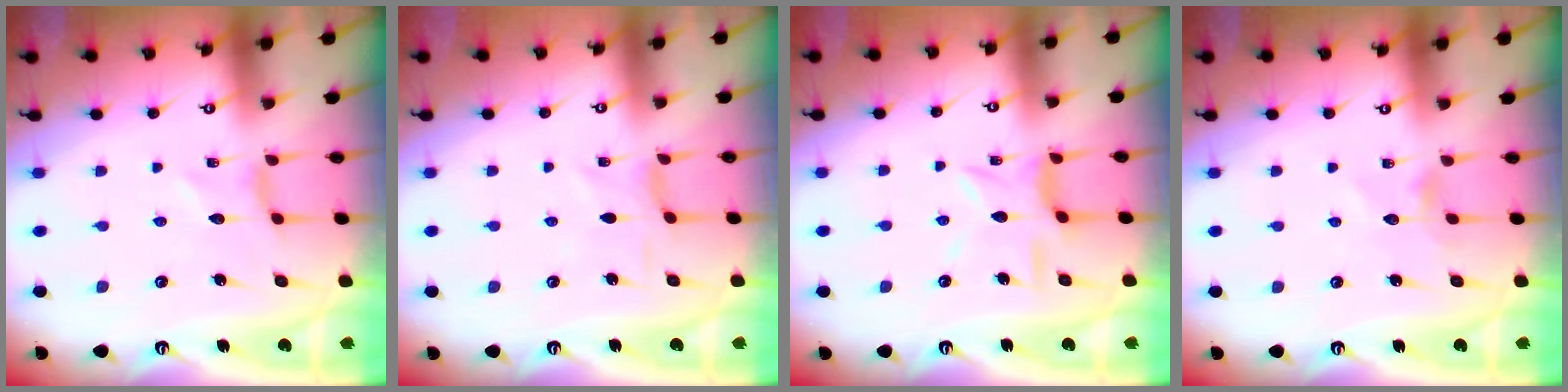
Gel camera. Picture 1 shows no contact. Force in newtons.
{"total": 1.1, "press": 1.0, "slide": 0.5}
{"total": 7.2, "press": 7.2, "slide": 0.6}
{"total": 3.9, "press": 3.9, "slide": 0.4}